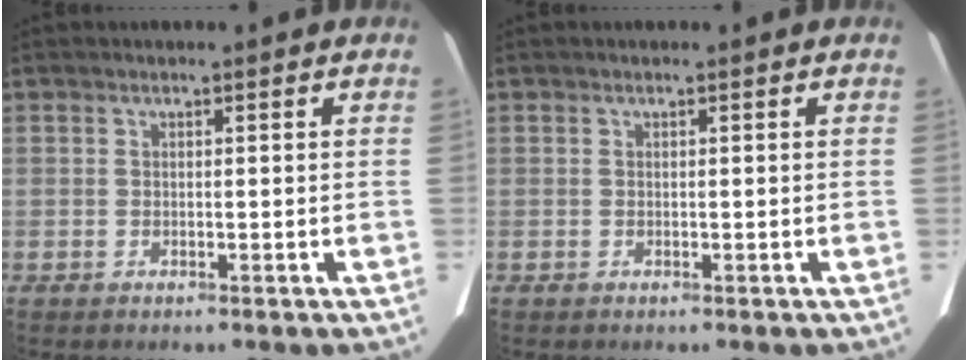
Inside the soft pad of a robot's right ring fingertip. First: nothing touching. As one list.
[{"total": 0.0}]